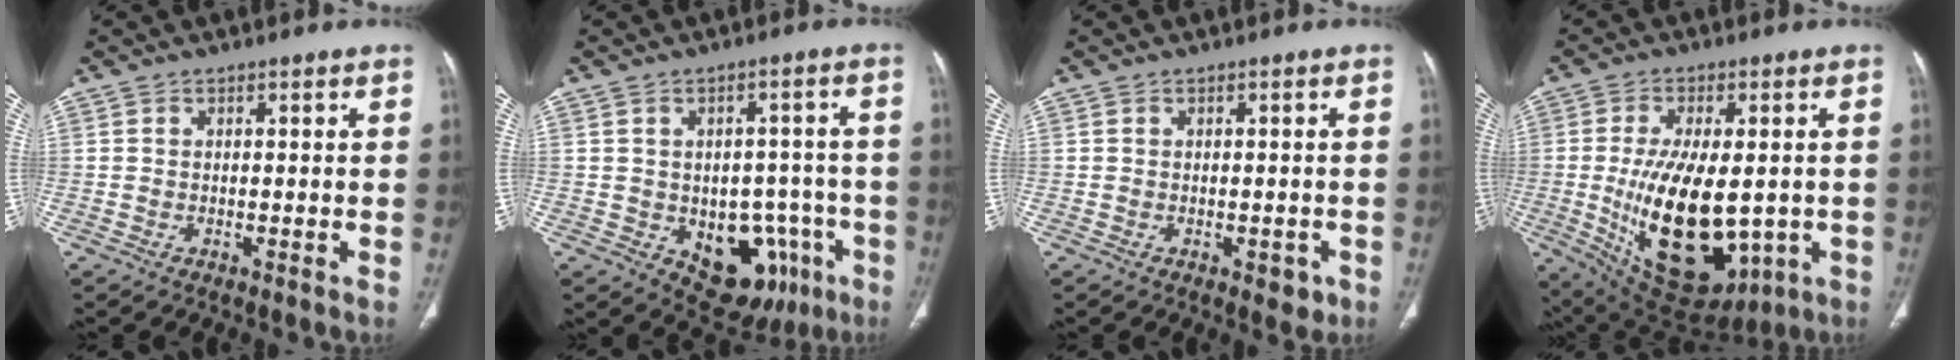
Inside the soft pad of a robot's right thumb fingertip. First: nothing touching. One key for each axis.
{"total": 13.8, "fx": -5.0, "fy": 9.2, "fz": 8.9, "tx": -0.067, "ty": 0.026, "tz": -0.052}
{"total": 2.5, "fx": -0.9, "fy": 1.6, "fz": 1.7, "tx": -0.005, "ty": 0.002, "tz": -0.006}
{"total": 21.0, "fx": -2.8, "fy": 10.9, "fz": 17.7, "tx": -0.292, "ty": -0.021, "tz": -0.011}